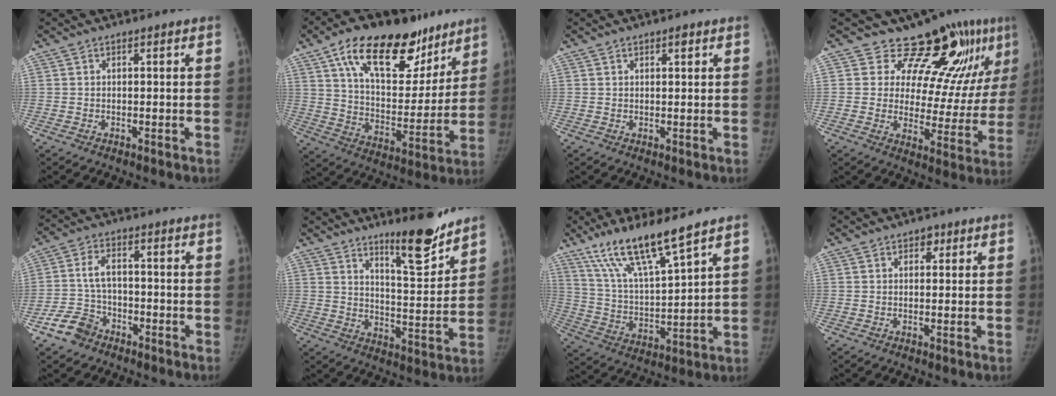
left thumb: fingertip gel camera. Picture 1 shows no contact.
{"total": 25.3, "force": [15.1, 12.6, 15.9], "torque": [-0.206, -0.033, 0.246]}
{"total": 1.4, "force": [0.8, 0.8, 0.8], "torque": [0.000, -0.002, 0.009]}
{"total": 15.9, "force": [11.2, 7.0, 8.9], "torque": [-0.059, -0.080, 0.139]}
{"total": 7.0, "force": [-4.3, 4.8, 2.6], "torque": [-0.044, 0.025, -0.082]}
{"total": 11.4, "force": [9.1, 2.3, 6.5], "torque": [-0.075, -0.081, 0.145]}
{"total": 14.3, "force": [10.4, 2.0, 9.7], "torque": [-0.175, -0.055, 0.208]}
{"total": 1.7, "force": [0.8, 1.3, 0.7], "torque": [0.007, 0.000, 0.004]}